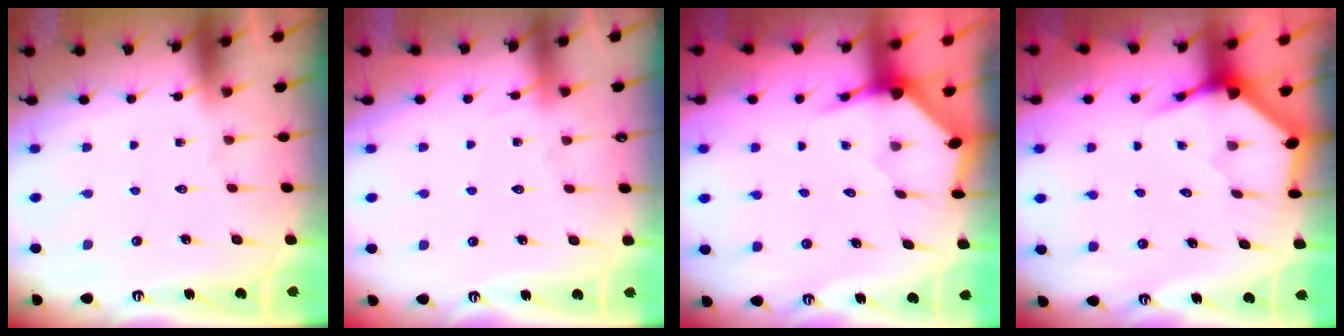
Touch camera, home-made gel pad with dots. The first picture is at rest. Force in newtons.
{"total": 4.2, "press": 4.2, "slide": 0.5}
{"total": 3.6, "press": 3.6, "slide": 0.4}
{"total": 4.0, "press": 3.9, "slide": 0.5}